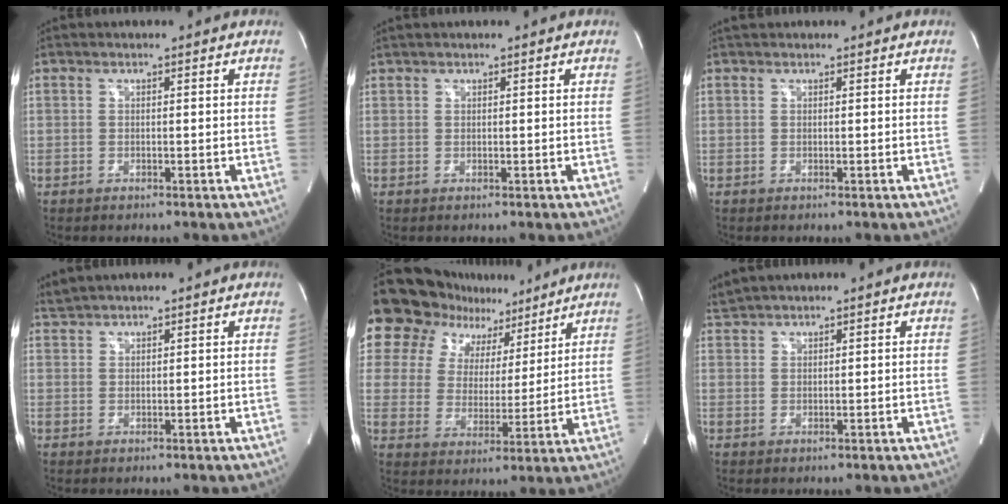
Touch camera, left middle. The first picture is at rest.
{"total": 0.7, "force": [0.7, 0.1, 0.2], "torque": [-0.008, 0.014, 0.017]}
{"total": 1.4, "force": [1.2, 0.4, 0.4], "torque": [-0.011, 0.021, 0.022]}
{"total": 2.0, "force": [1.9, -0.1, 0.1], "torque": [-0.007, 0.015, 0.045]}
{"total": 18.0, "force": [13.0, 11.1, 5.8], "torque": [-0.119, 0.047, 0.202]}
{"total": 2.4, "force": [2.3, 0.0, 0.2], "torque": [-0.011, 0.018, 0.052]}